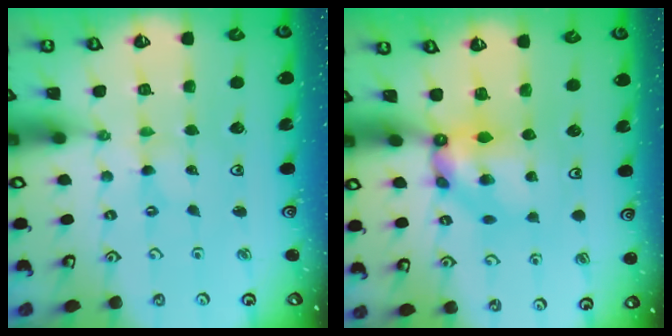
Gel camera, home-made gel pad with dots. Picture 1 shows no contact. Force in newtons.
{"total": 7.5, "press": 7.5, "slide": 0.5}